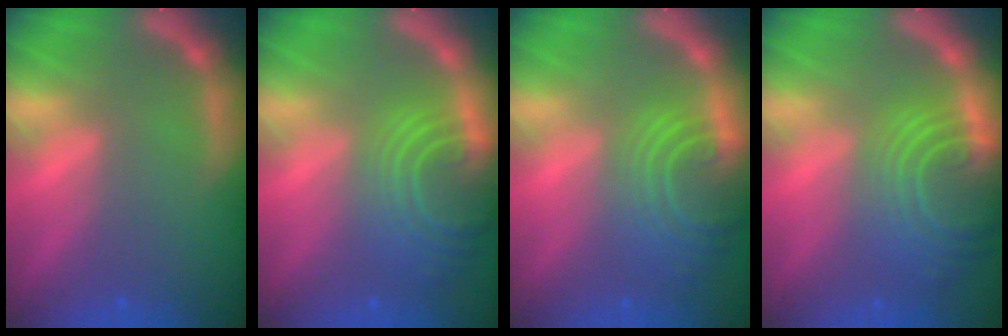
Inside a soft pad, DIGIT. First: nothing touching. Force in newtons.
{"total": 9.0}
{"total": 8.1}
{"total": 10.0}